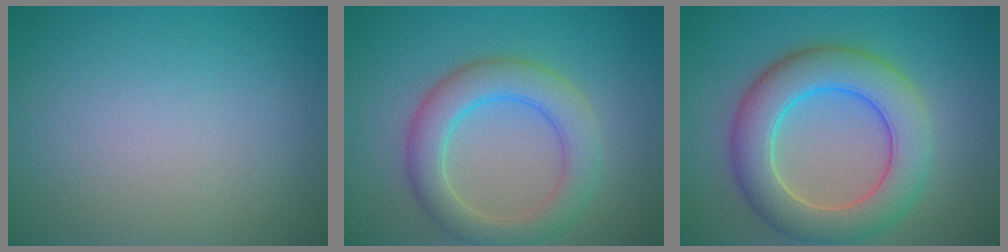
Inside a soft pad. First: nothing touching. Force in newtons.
{"total": 5.2, "press": 5.2, "slide": 0.3}
{"total": 7.5, "press": 7.5, "slide": 0.4}